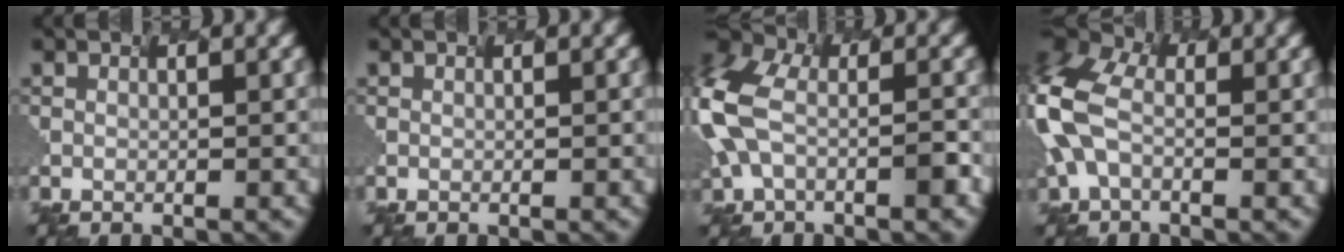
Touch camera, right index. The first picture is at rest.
{"total": 0.0}
{"total": 6.9, "force": [-2.2, 3.6, 5.4], "torque": [-0.161, 0.002, -0.032]}
{"total": 6.3, "force": [-1.4, 3.7, 5.0], "torque": [-0.172, 0.009, -0.023]}